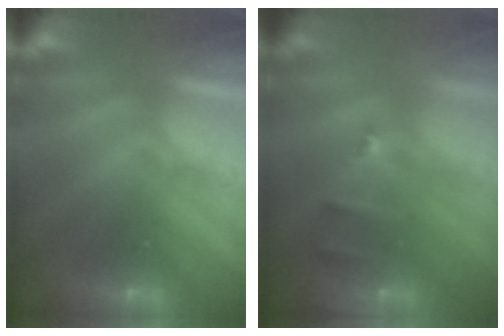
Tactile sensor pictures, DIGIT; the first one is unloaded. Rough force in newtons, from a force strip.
{"total": 2.4}